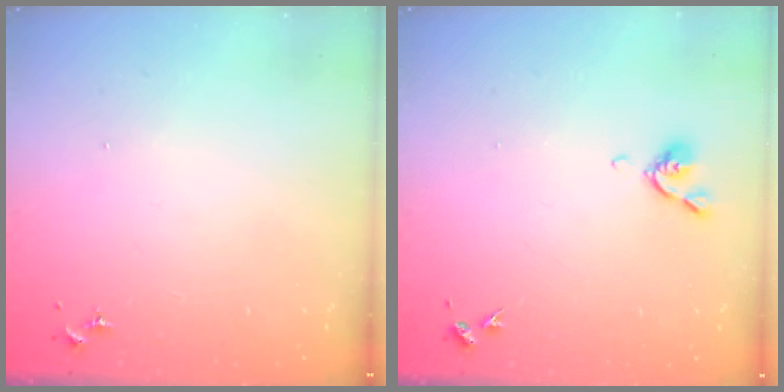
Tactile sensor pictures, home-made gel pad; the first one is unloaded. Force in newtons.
{"total": 5.6, "press": 5.5, "slide": 1.0}